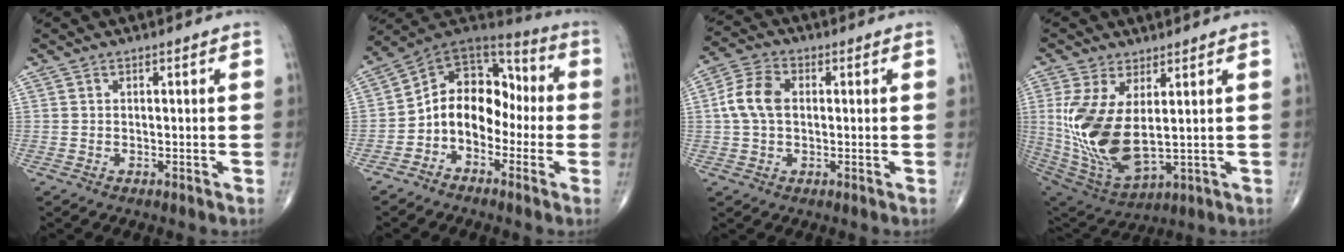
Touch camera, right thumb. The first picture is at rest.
{"total": 12.8, "force": [-2.8, 9.4, 8.2], "torque": [-0.094, 0.070, -0.063]}
{"total": 7.5, "force": [0.6, 5.1, 5.5], "torque": [-0.113, 0.019, 0.005]}
{"total": 16.2, "force": [1.8, 7.9, 14.1], "torque": [-0.299, -0.023, 0.058]}